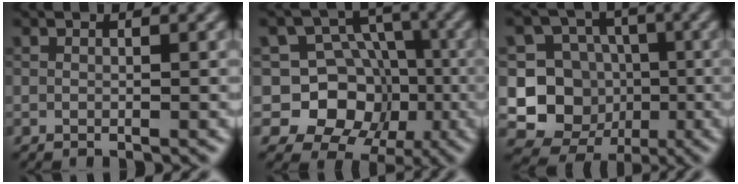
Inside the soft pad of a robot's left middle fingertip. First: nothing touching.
{"total": 8.8, "force": [-1.7, 8.0, 3.3], "torque": [-0.040, 0.020, -0.066]}
{"total": 8.6, "force": [-1.4, 8.0, 2.7], "torque": [-0.038, -0.001, -0.043]}